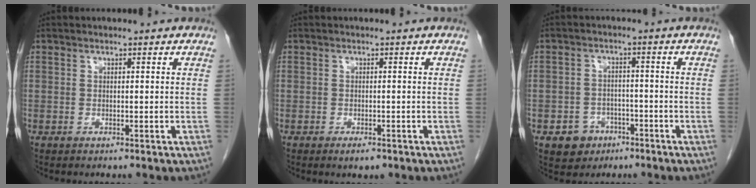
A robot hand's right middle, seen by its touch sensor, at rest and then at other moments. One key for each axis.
{"total": 1.7, "fx": -1.1, "fy": 0.5, "fz": 1.2, "tx": -0.020, "ty": -0.003, "tz": -0.011}
{"total": 4.9, "fx": -2.6, "fy": 3.9, "fz": 1.1, "tx": -0.016, "ty": 0.010, "tz": -0.035}